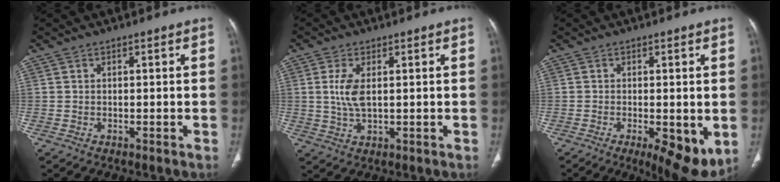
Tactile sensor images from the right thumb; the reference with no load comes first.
{"total": 5.1, "force": [0.8, 2.4, 4.5], "torque": [-0.101, -0.005, 0.018]}
{"total": 9.8, "force": [-2.8, 3.4, 8.8], "torque": [-0.122, -0.021, -0.035]}